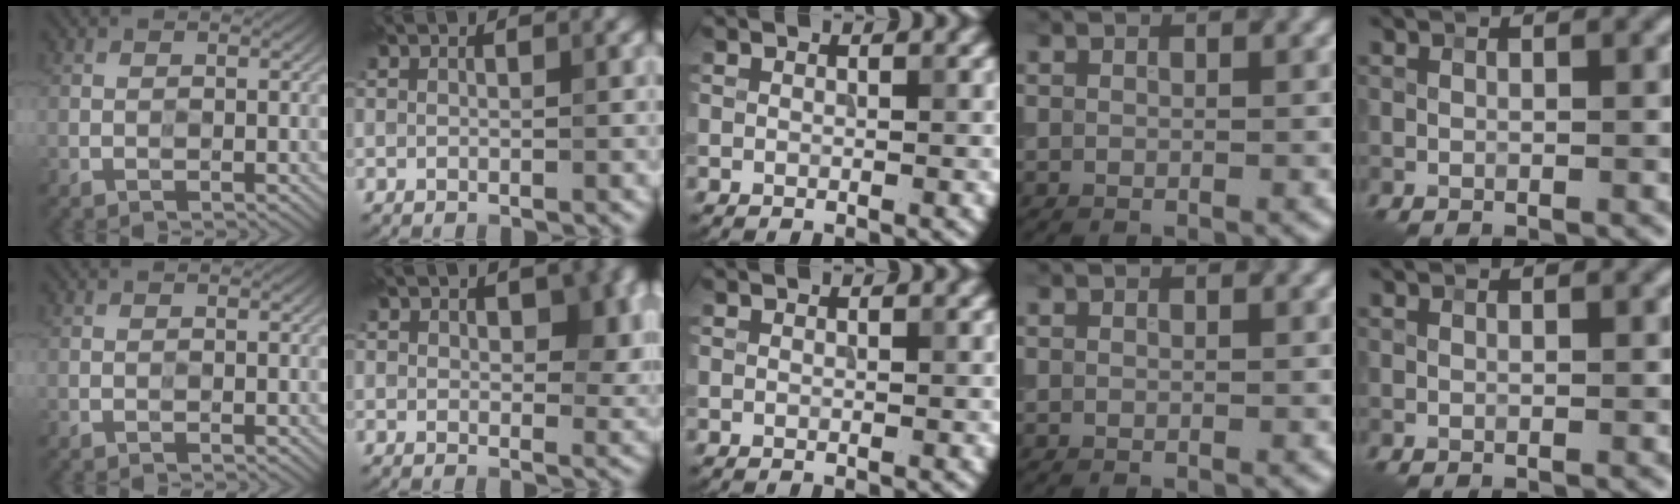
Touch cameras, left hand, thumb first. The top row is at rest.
{"index": {"total": 5.4, "force": [1.4, 3.2, 4.2], "torque": [-0.048, 0.003, 0.021]}}